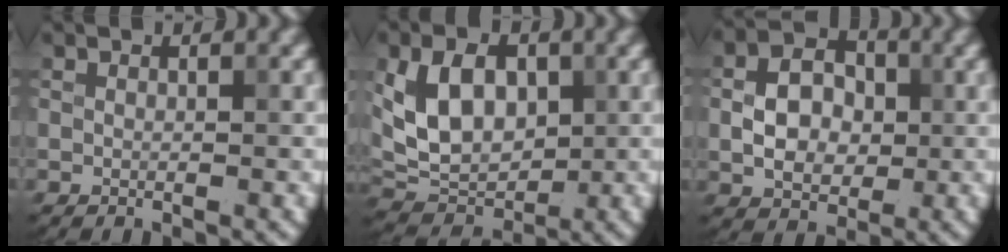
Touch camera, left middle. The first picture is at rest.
{"total": 7.3, "force": [1.1, 5.0, 5.2], "torque": [-0.100, -0.002, 0.019]}
{"total": 4.9, "force": [-0.3, 3.8, 3.2], "torque": [-0.054, 0.004, -0.004]}